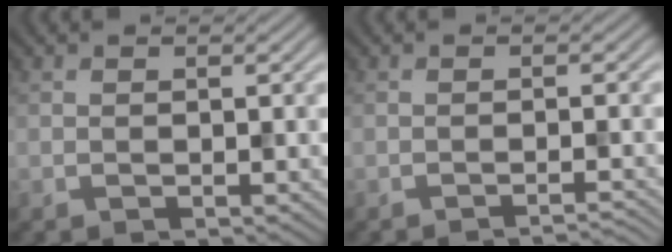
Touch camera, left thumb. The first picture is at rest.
{"total": 2.1, "force": [-1.7, 0.2, 1.2], "torque": [-0.007, 0.003, -0.034]}